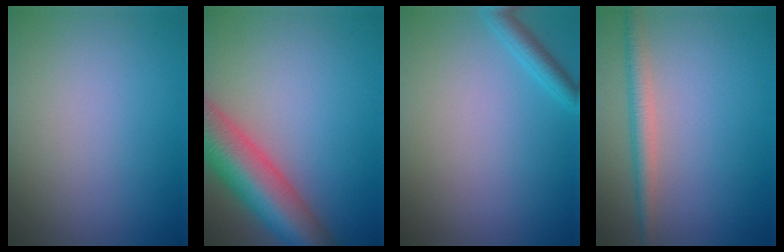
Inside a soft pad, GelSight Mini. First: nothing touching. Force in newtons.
{"total": 10.1, "press": 10.1, "slide": 0.4}
{"total": 1.9, "press": 1.9, "slide": 0.1}
{"total": 2.6, "press": 2.6, "slide": 0.1}